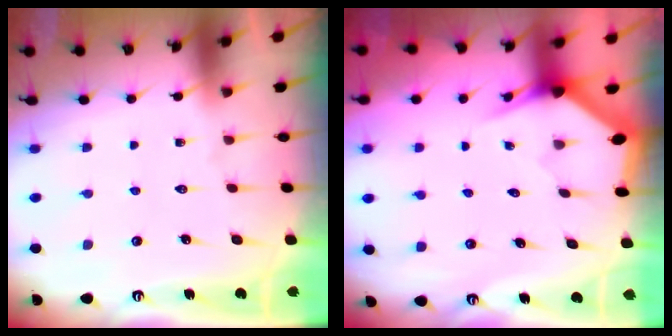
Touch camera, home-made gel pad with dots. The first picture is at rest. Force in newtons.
{"total": 3.0, "press": 3.0, "slide": 0.1}